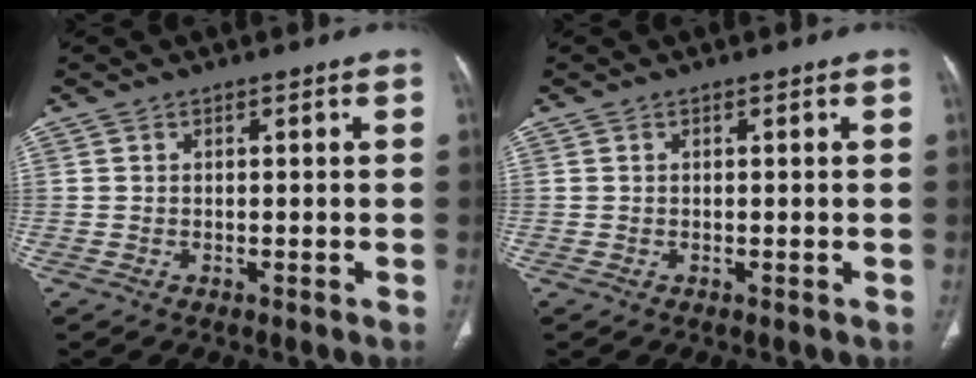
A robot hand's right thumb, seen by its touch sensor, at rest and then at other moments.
{"total": 0.0}